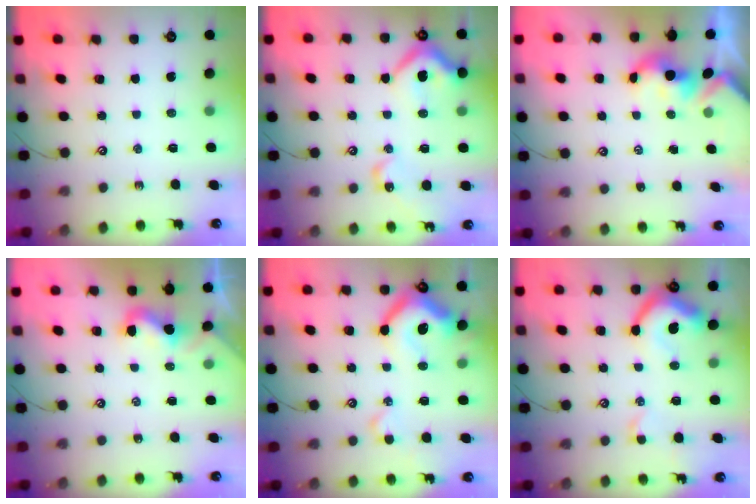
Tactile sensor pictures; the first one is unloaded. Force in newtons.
{"total": 13.7, "press": 13.7, "slide": 1.5}
{"total": 1.7, "press": 1.6, "slide": 0.2}
{"total": 2.2, "press": 2.2, "slide": 0.4}
{"total": 14.1, "press": 13.9, "slide": 2.3}
{"total": 10.7, "press": 10.5, "slide": 1.7}